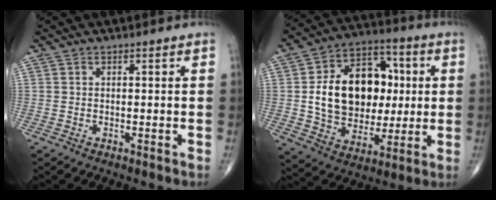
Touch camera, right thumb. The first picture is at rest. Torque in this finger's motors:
{"motor_torque": [0.70, 3.10, 1.60, 0.06, 0.15]}